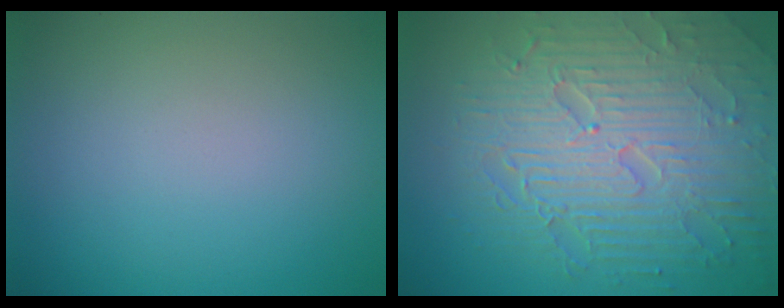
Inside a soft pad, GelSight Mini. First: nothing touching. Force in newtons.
{"total": 9.0, "press": 6.4, "slide": 6.4}